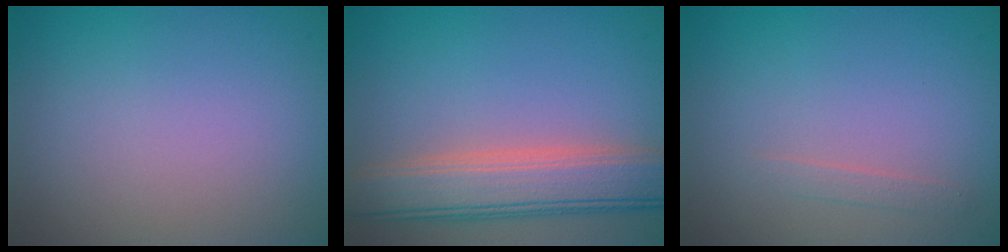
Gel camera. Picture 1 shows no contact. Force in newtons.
{"total": 6.5, "press": 6.5, "slide": 0.6}
{"total": 0.8, "press": 0.8, "slide": 0.0}